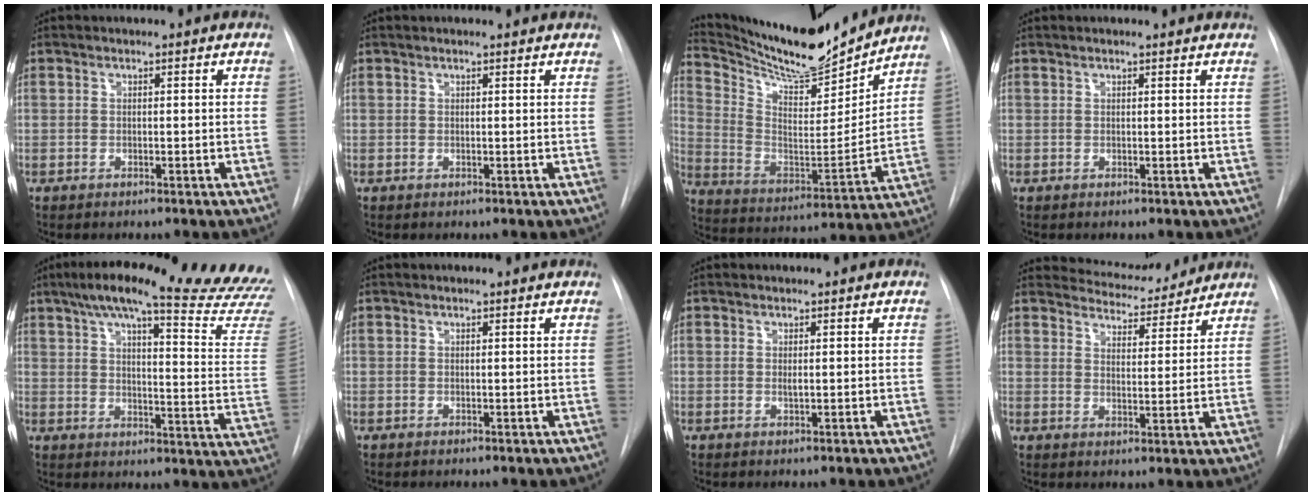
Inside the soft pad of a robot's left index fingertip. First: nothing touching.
{"total": 2.0, "force": [1.9, 0.1, 0.6], "torque": [-0.013, 0.015, 0.020]}
{"total": 18.9, "force": [17.7, 2.4, 6.3], "torque": [-0.129, -0.031, 0.290]}
{"total": 2.6, "force": [2.4, 0.2, 0.9], "torque": [-0.014, 0.017, 0.025]}
{"total": 30.0, "force": [26.4, 1.9, 14.2], "torque": [-0.181, -0.084, 0.311]}
{"total": 1.2, "force": [1.2, 0.0, 0.4], "torque": [-0.013, 0.011, 0.015]}
{"total": 0.5, "force": [0.2, 0.1, 0.5], "torque": [-0.012, -0.002, 0.004]}
{"total": 9.1, "force": [8.8, 2.0, 0.9], "torque": [-0.013, 0.000, 0.121]}